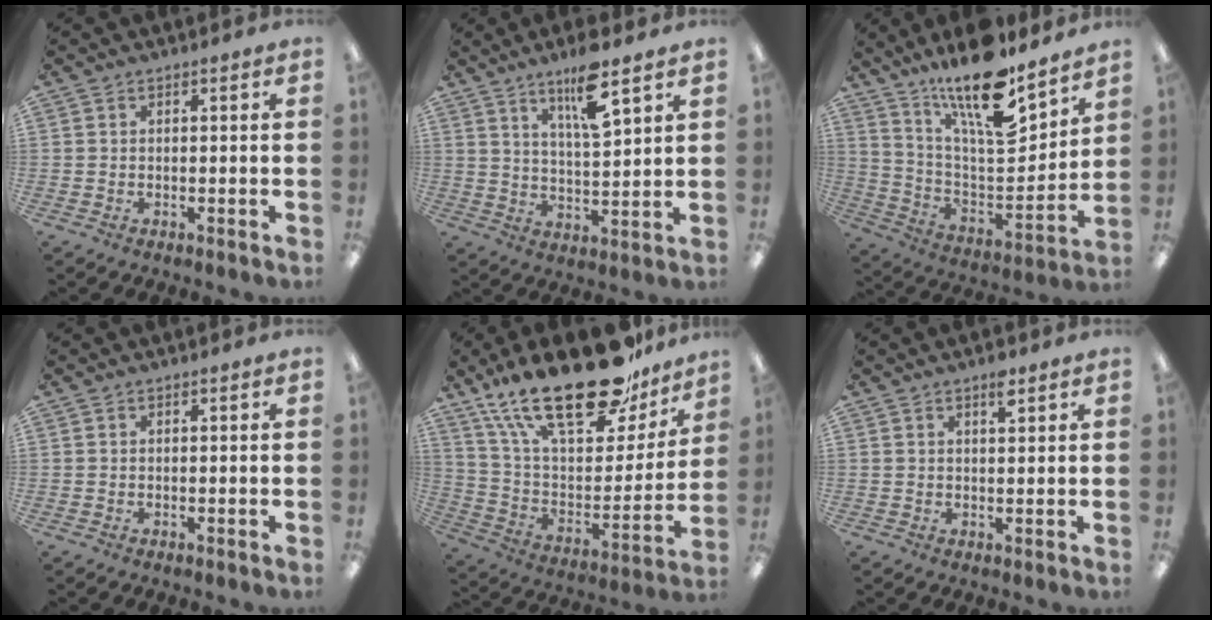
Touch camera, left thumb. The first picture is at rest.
{"total": 10.6, "force": [7.2, 2.4, 7.3], "torque": [-0.120, -0.037, 0.119]}
{"total": 19.3, "force": [15.0, 5.1, 11.1], "torque": [-0.203, -0.108, 0.258]}
{"total": 0.0}
{"total": 29.5, "force": [20.2, 11.5, 18.1], "torque": [-0.310, -0.123, 0.347]}
{"total": 3.1, "force": [2.2, 0.9, 2.0], "torque": [-0.020, -0.009, 0.033]}